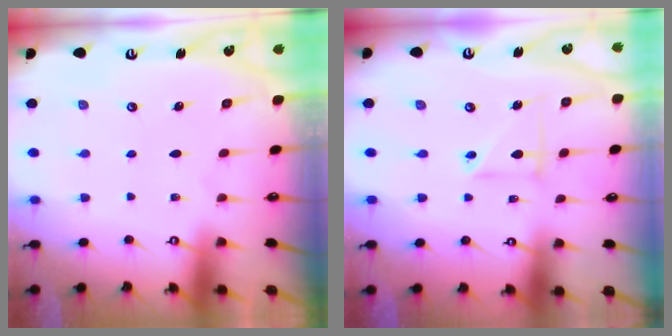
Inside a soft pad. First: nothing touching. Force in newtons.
{"total": 6.1, "press": 6.1, "slide": 0.4}